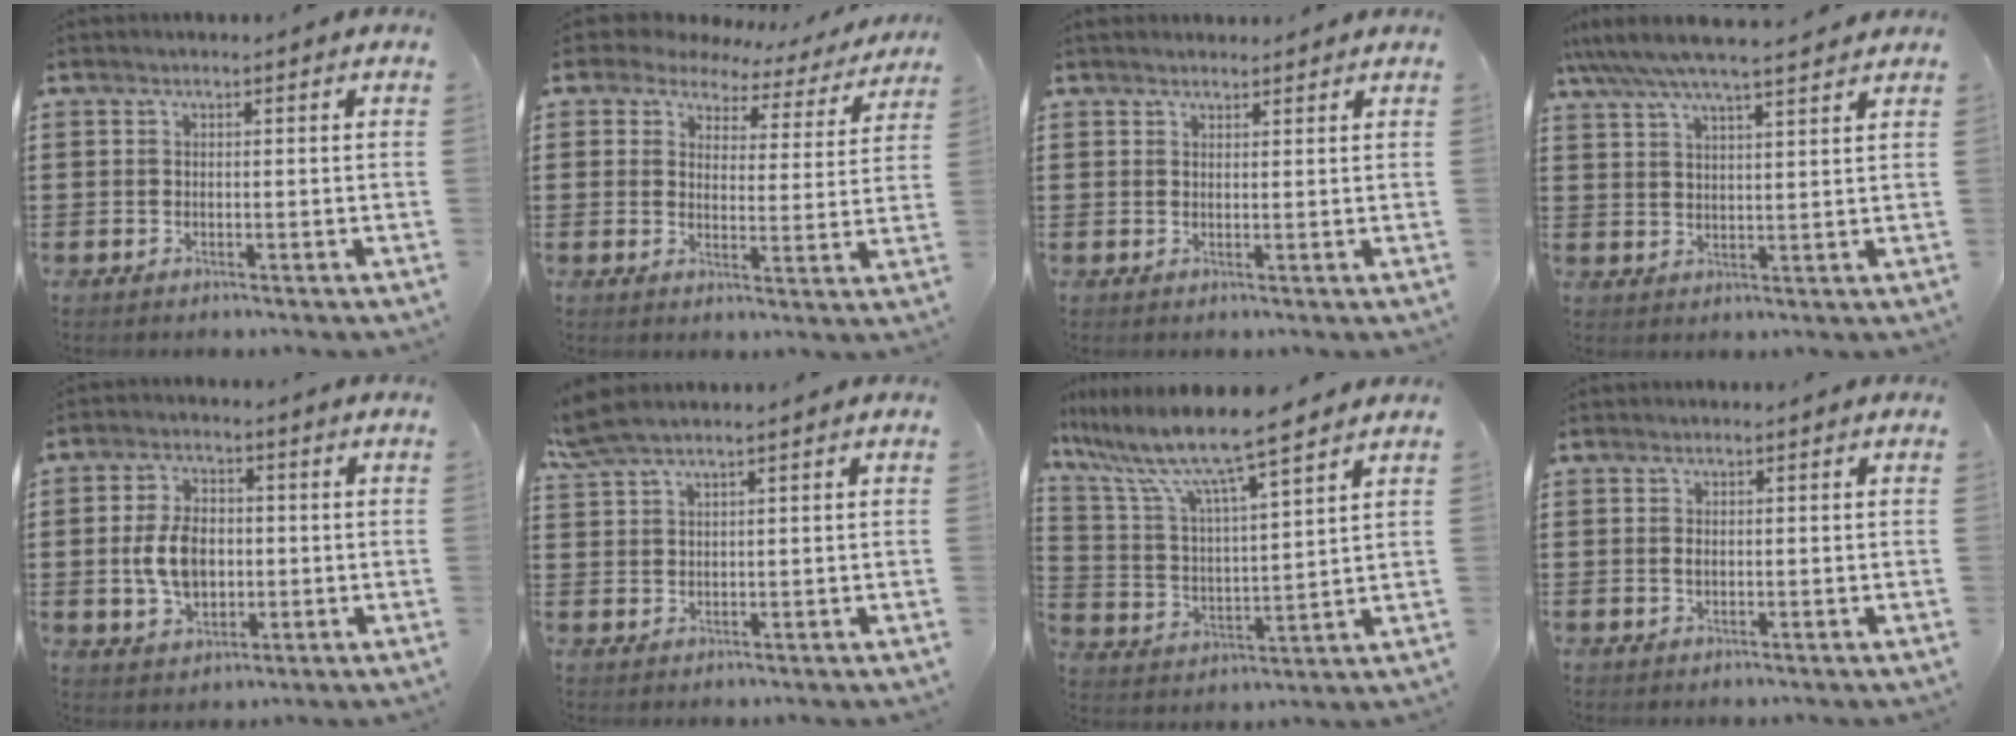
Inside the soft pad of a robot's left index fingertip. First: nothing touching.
{"total": 4.4, "force": [3.6, 2.4, 1.1], "torque": [-0.043, -0.011, 0.060]}
{"total": 1.4, "force": [1.4, 0.4, 0.1], "torque": [-0.004, 0.003, 0.027]}
{"total": 5.7, "force": [5.1, 0.2, 2.6], "torque": [-0.068, -0.021, 0.087]}
{"total": 7.6, "force": [-0.5, 5.0, 5.7], "torque": [-0.129, 0.002, -0.016]}
{"total": 3.8, "force": [2.9, 0.4, 2.4], "torque": [-0.054, 0.002, 0.054]}
{"total": 8.9, "force": [7.8, 0.0, 4.4], "torque": [-0.119, -0.047, 0.128]}
{"total": 0.8, "force": [-0.1, 0.5, 0.7], "torque": [-0.016, 0.001, -0.003]}